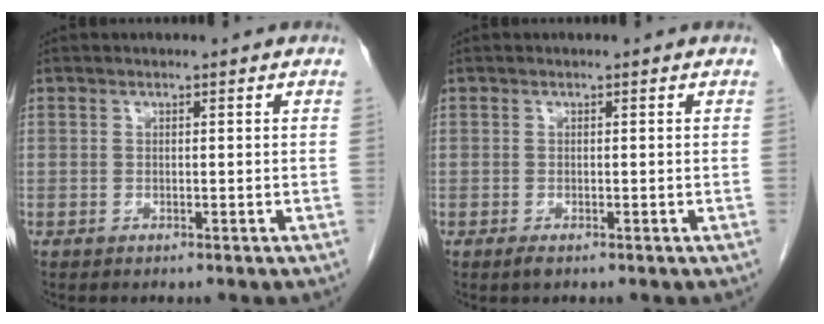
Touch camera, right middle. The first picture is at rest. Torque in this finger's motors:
{"motor_torque": [0.46, 0.02, 0.03, -0.01]}